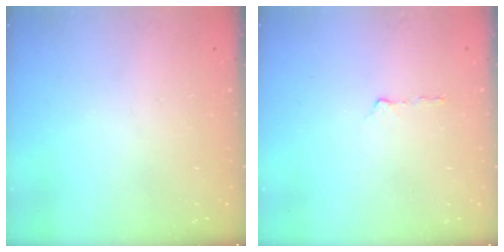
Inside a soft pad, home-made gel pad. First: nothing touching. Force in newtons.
{"total": 2.9, "press": 2.8, "slide": 0.8}